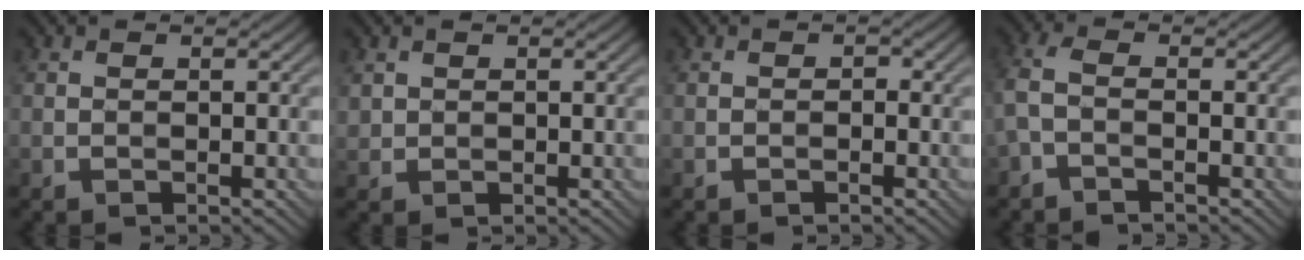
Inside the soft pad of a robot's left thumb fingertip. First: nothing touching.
{"total": 1.1, "force": [0.7, 0.9, 0.2], "torque": [-0.010, -0.002, 0.017]}
{"total": 0.6, "force": [-0.4, 0.4, 0.3], "torque": [-0.002, -0.001, -0.008]}
{"total": 3.2, "force": [-1.5, 1.2, 2.6], "torque": [-0.076, 0.002, -0.043]}